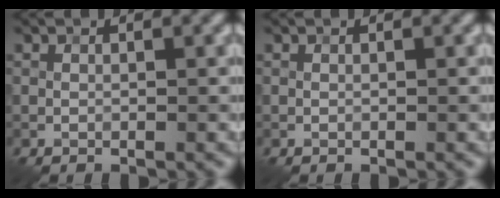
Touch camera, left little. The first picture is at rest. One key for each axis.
{"total": 0.0}